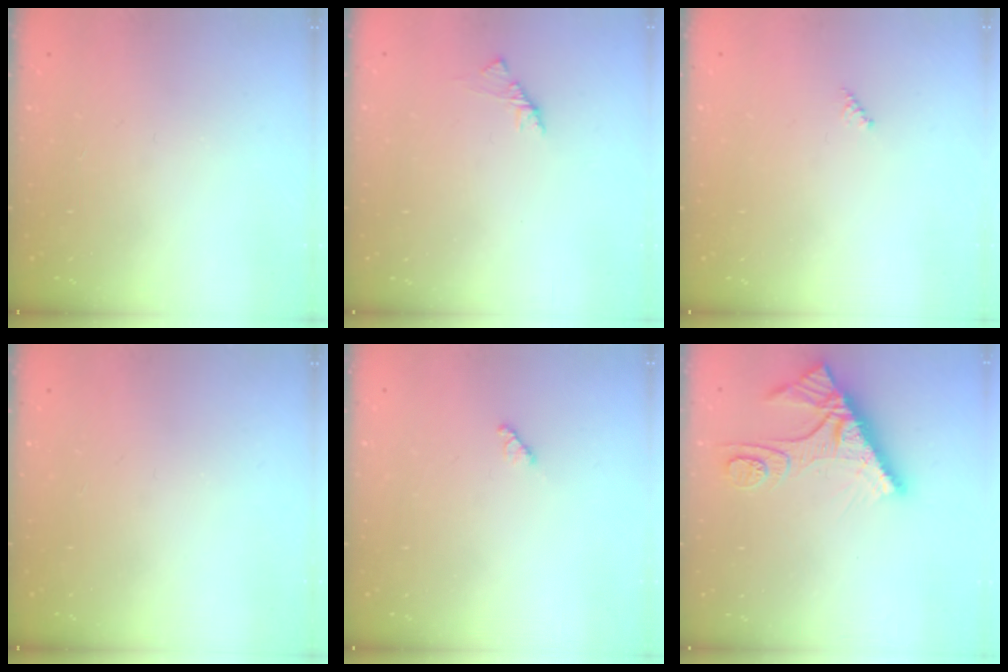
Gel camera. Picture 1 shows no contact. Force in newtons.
{"total": 1.7, "press": 1.6, "slide": 0.5}
{"total": 2.0, "press": 2.0, "slide": 0.2}
{"total": 0.0}
{"total": 2.9, "press": 2.9, "slide": 0.3}
{"total": 11.8, "press": 11.7, "slide": 1.3}